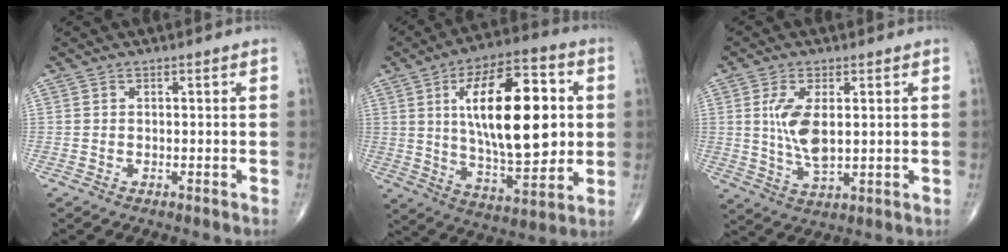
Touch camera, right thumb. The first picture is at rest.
{"total": 24.4, "force": [4.0, 10.7, 21.6], "torque": [-0.321, -0.013, 0.063]}
{"total": 8.3, "force": [1.5, 3.7, 7.3], "torque": [-0.145, -0.015, 0.035]}